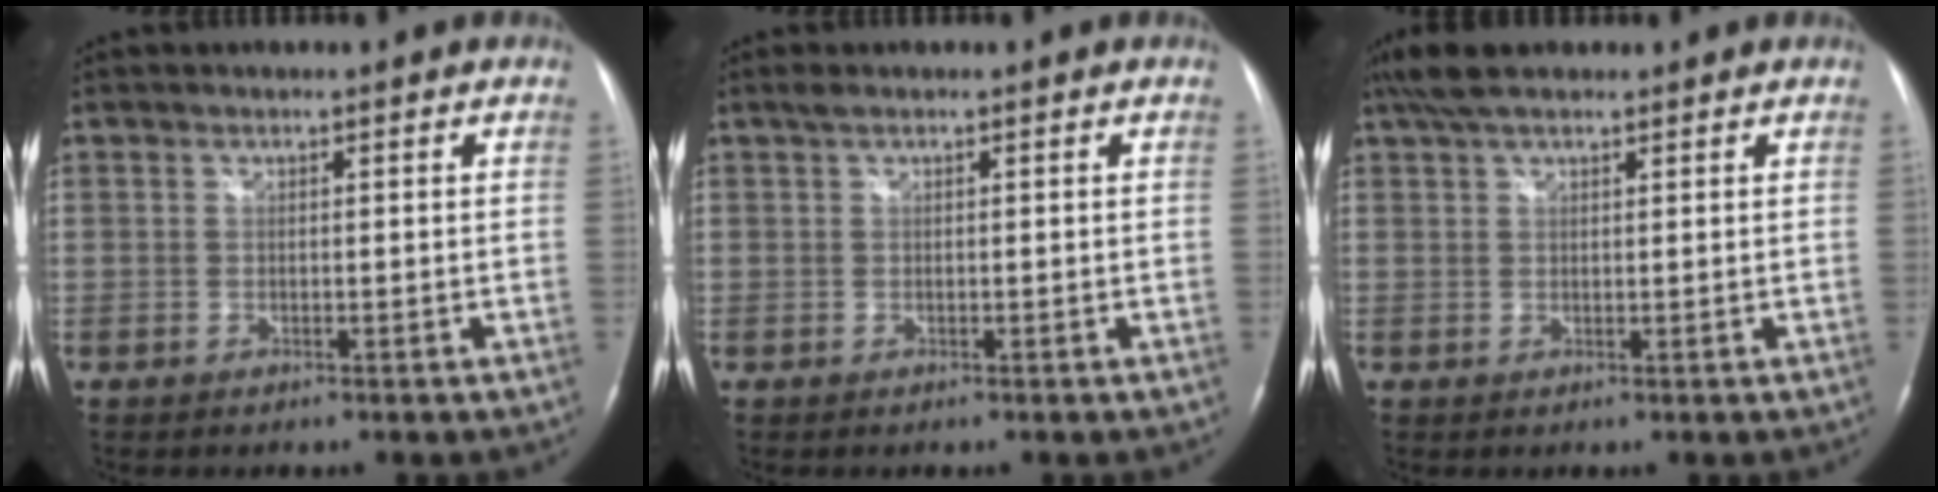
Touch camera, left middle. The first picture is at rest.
{"total": 0.8, "force": [0.5, 0.3, 0.5], "torque": [-0.012, 0.017, 0.010]}
{"total": 5.4, "force": [4.1, 1.9, 2.9], "torque": [-0.059, 0.028, 0.077]}